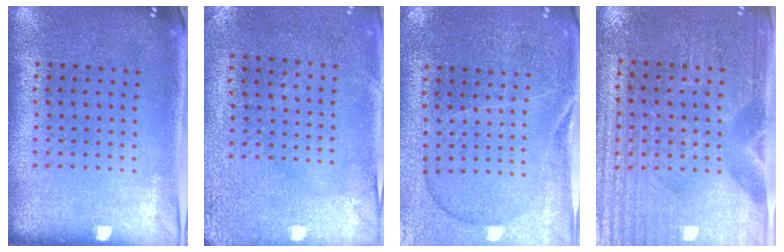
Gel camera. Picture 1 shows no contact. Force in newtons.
{"total": 3.0, "press": 2.6, "slide": 1.4}
{"total": 0.8, "press": 0.6, "slide": 0.5}
{"total": 3.6, "press": 3.4, "slide": 1.2}